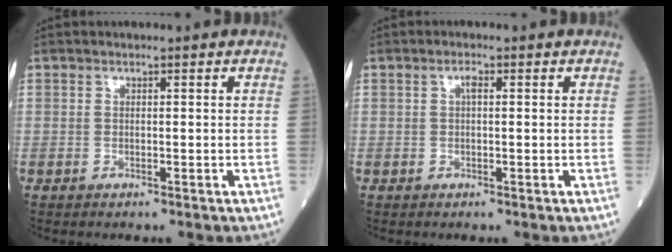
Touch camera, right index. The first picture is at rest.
{"total": 1.2, "force": [0.2, 0.4, 1.1], "torque": [-0.021, 0.004, 0.002]}